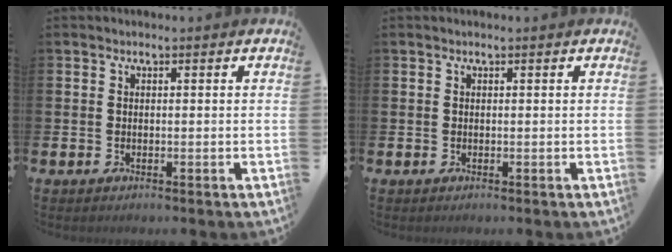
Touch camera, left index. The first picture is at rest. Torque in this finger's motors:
{"motor_torque": [0.14, -0.02, -0.01, -0.01]}